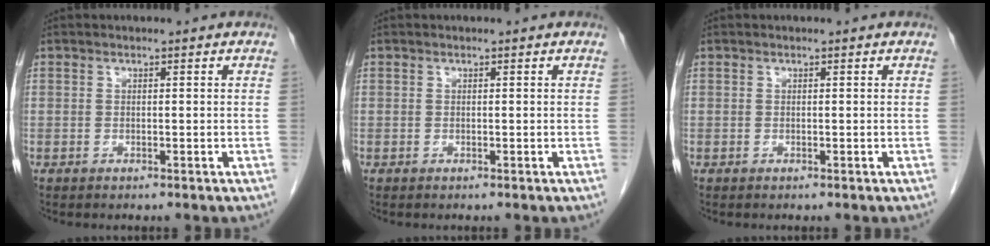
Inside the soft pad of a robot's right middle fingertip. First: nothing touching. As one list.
[{"total": 0.0}, {"total": 0.0}]